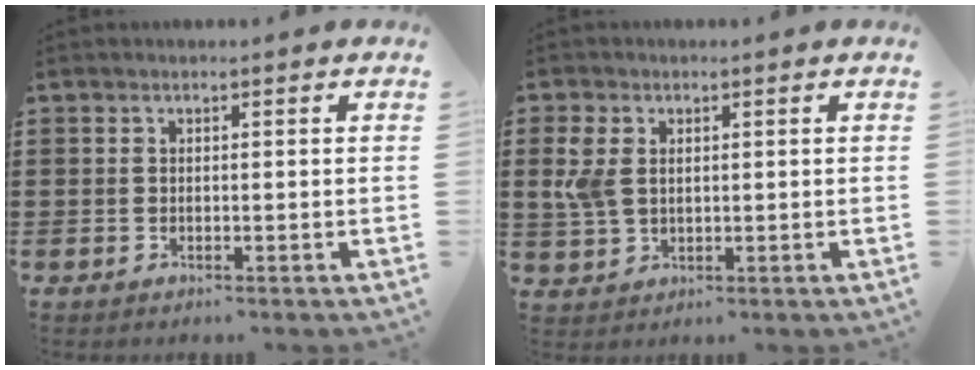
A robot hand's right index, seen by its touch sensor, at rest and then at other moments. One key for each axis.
{"total": 4.4, "fx": 1.3, "fy": 2.9, "fz": 3.1, "tx": -0.083, "ty": 0.005, "tz": 0.019}